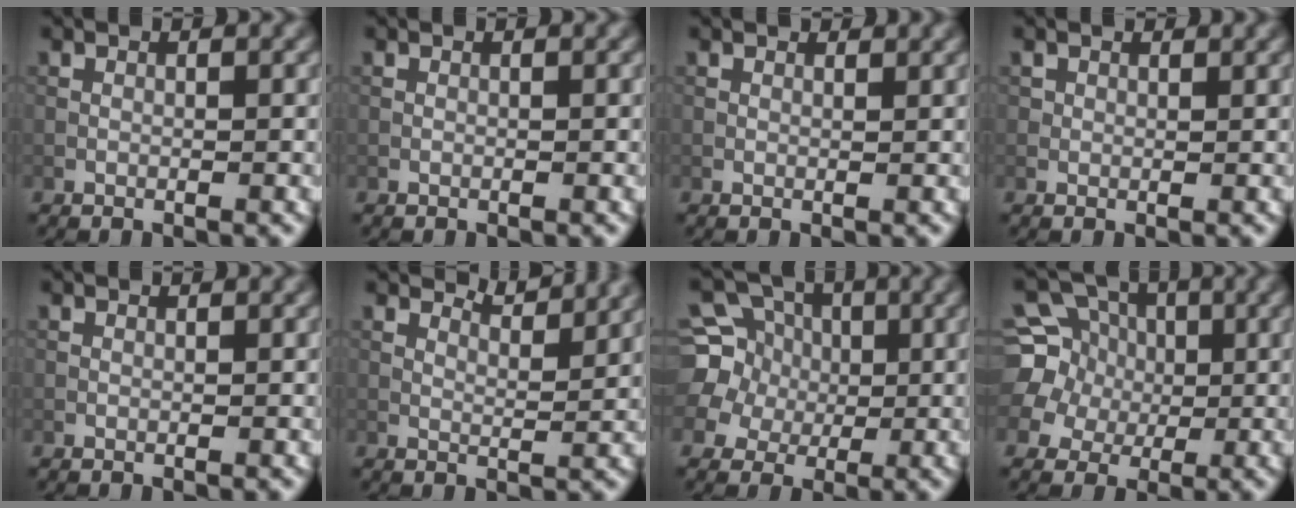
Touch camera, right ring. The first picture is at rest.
{"total": 0.0}
{"total": 1.3, "force": [1.1, 0.6, 0.5], "torque": [-0.012, -0.002, 0.011]}
{"total": 1.5, "force": [1.0, 1.0, 0.4], "torque": [-0.007, -0.001, 0.012]}
{"total": 0.0}
{"total": 2.8, "force": [2.6, 0.4, 0.8], "torque": [-0.018, -0.010, 0.040]}
{"total": 9.2, "force": [2.1, 8.3, 3.6], "torque": [-0.102, 0.037, 0.022]}
{"total": 10.6, "force": [2.7, 9.2, 4.4], "torque": [-0.124, 0.038, 0.034]}